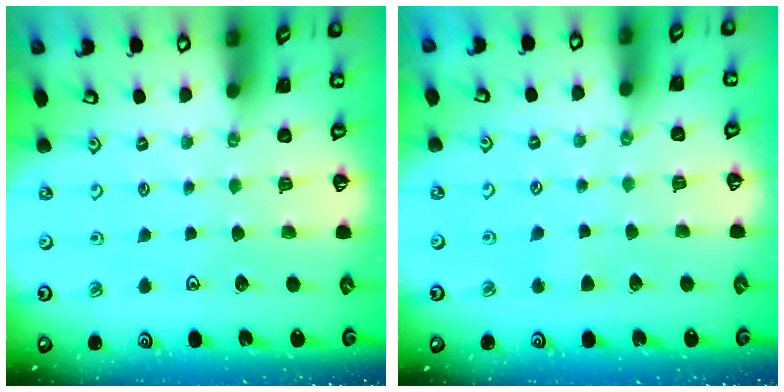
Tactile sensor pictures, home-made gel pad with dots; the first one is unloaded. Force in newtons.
{"total": 2.9, "press": 2.9, "slide": 0.4}